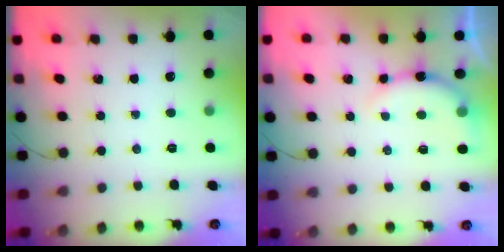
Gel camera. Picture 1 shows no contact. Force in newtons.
{"total": 7.9, "press": 7.8, "slide": 1.0}